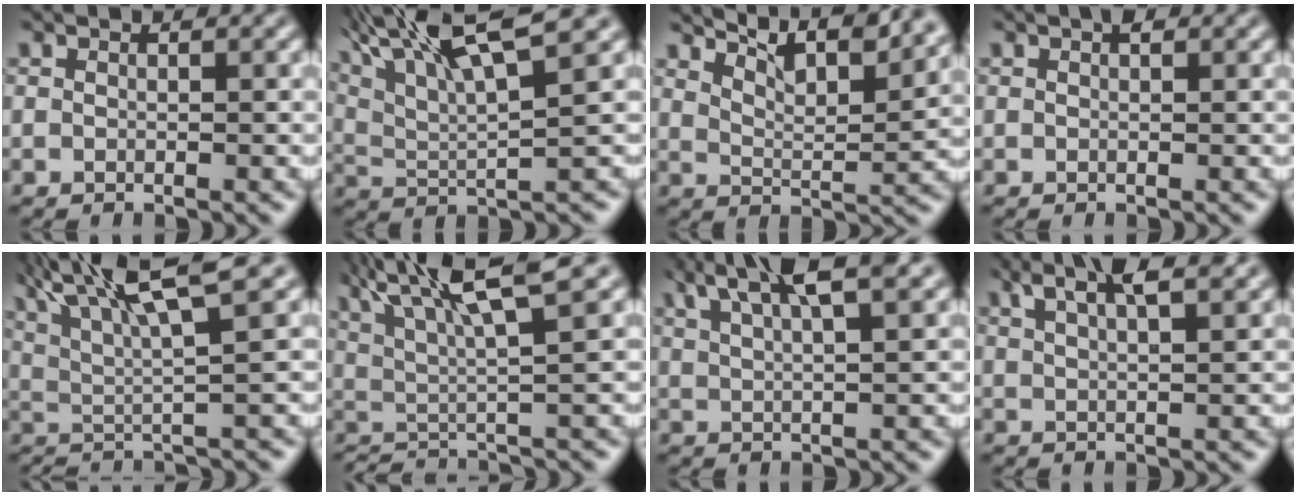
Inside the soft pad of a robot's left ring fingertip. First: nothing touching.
{"total": 9.7, "force": [6.4, 1.9, 7.1], "torque": [-0.136, 0.025, 0.110]}
{"total": 8.1, "force": [6.7, 1.6, 4.2], "torque": [-0.073, 0.014, 0.090]}
{"total": 1.2, "force": [0.6, 0.7, 0.8], "torque": [-0.003, 0.004, 0.009]}
{"total": 9.0, "force": [5.0, 1.5, 7.3], "torque": [-0.108, 0.016, 0.085]}
{"total": 8.4, "force": [3.8, 1.3, 7.4], "torque": [-0.105, 0.016, 0.061]}
{"total": 6.3, "force": [4.1, 1.3, 4.6], "torque": [-0.072, 0.022, 0.066]}
{"total": 4.8, "force": [3.0, 1.3, 3.5], "torque": [-0.050, 0.024, 0.040]}